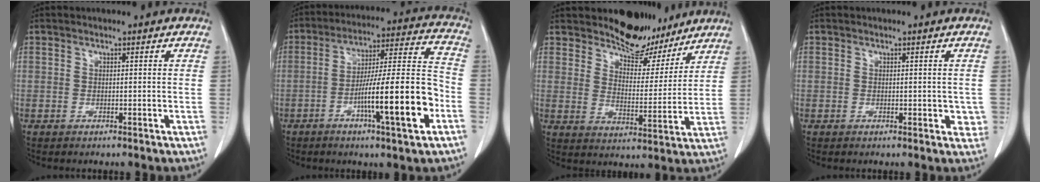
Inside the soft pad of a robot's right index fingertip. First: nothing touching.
{"total": 16.4, "force": [-5.9, 0.8, 15.3], "torque": [-0.250, 0.006, -0.092]}
{"total": 9.1, "force": [7.8, 4.0, 2.4], "torque": [-0.028, -0.011, 0.123]}
{"total": 2.4, "force": [-0.2, 1.5, 1.9], "torque": [-0.010, 0.000, -0.002]}